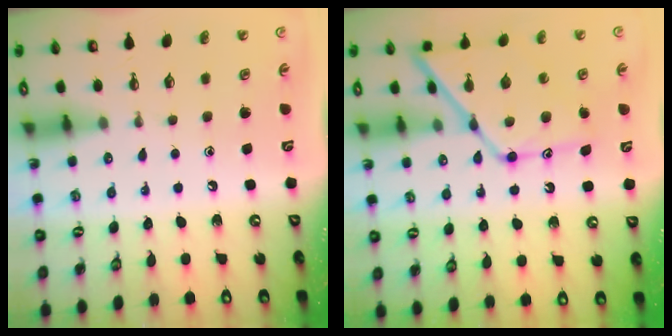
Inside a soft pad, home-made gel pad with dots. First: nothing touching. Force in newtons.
{"total": 16.2, "press": 16.2, "slide": 1.4}